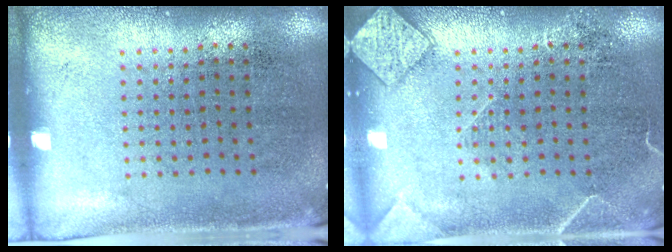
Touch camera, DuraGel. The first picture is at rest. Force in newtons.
{"total": 2.3, "press": 2.3, "slide": 0.3}